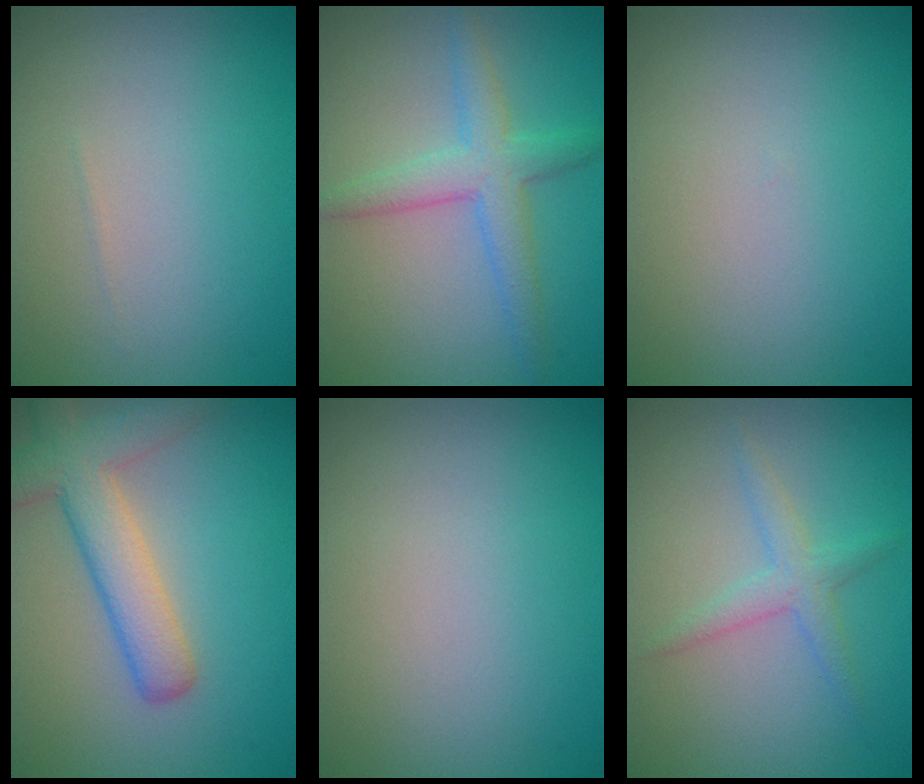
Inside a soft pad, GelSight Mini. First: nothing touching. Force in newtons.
{"total": 3.7, "press": 3.7, "slide": 0.0}
{"total": 0.0}
{"total": 5.4, "press": 5.3, "slide": 0.4}
{"total": 0.0}
{"total": 2.1, "press": 2.1, "slide": 0.1}